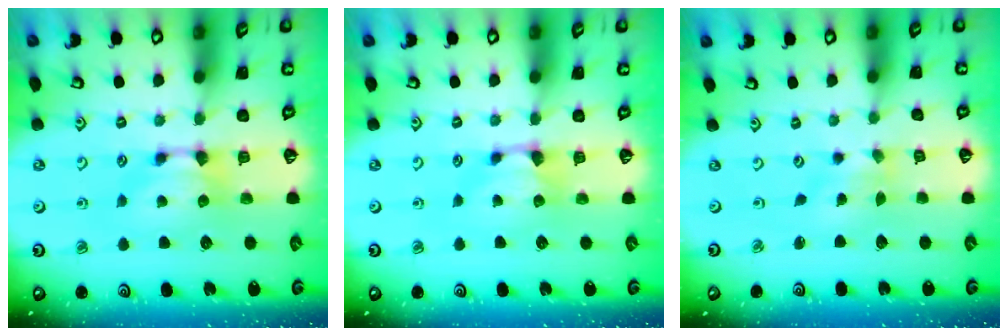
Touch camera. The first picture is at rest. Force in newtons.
{"total": 0.8, "press": 0.2, "slide": 0.8}
{"total": 2.5, "press": 2.3, "slide": 0.9}